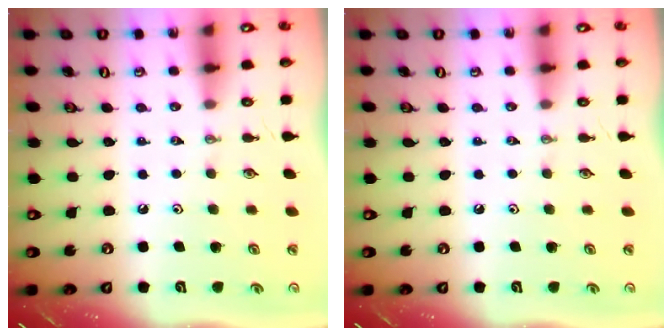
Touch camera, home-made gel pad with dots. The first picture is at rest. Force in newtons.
{"total": 0.0}